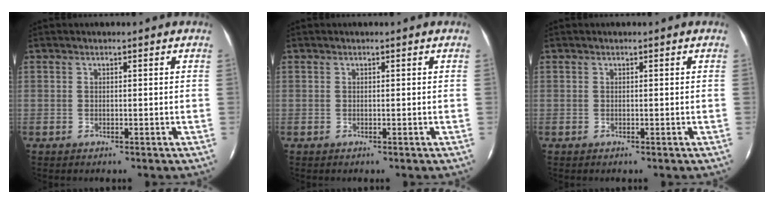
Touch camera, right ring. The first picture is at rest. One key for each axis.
{"total": 0.0}
{"total": 0.0}